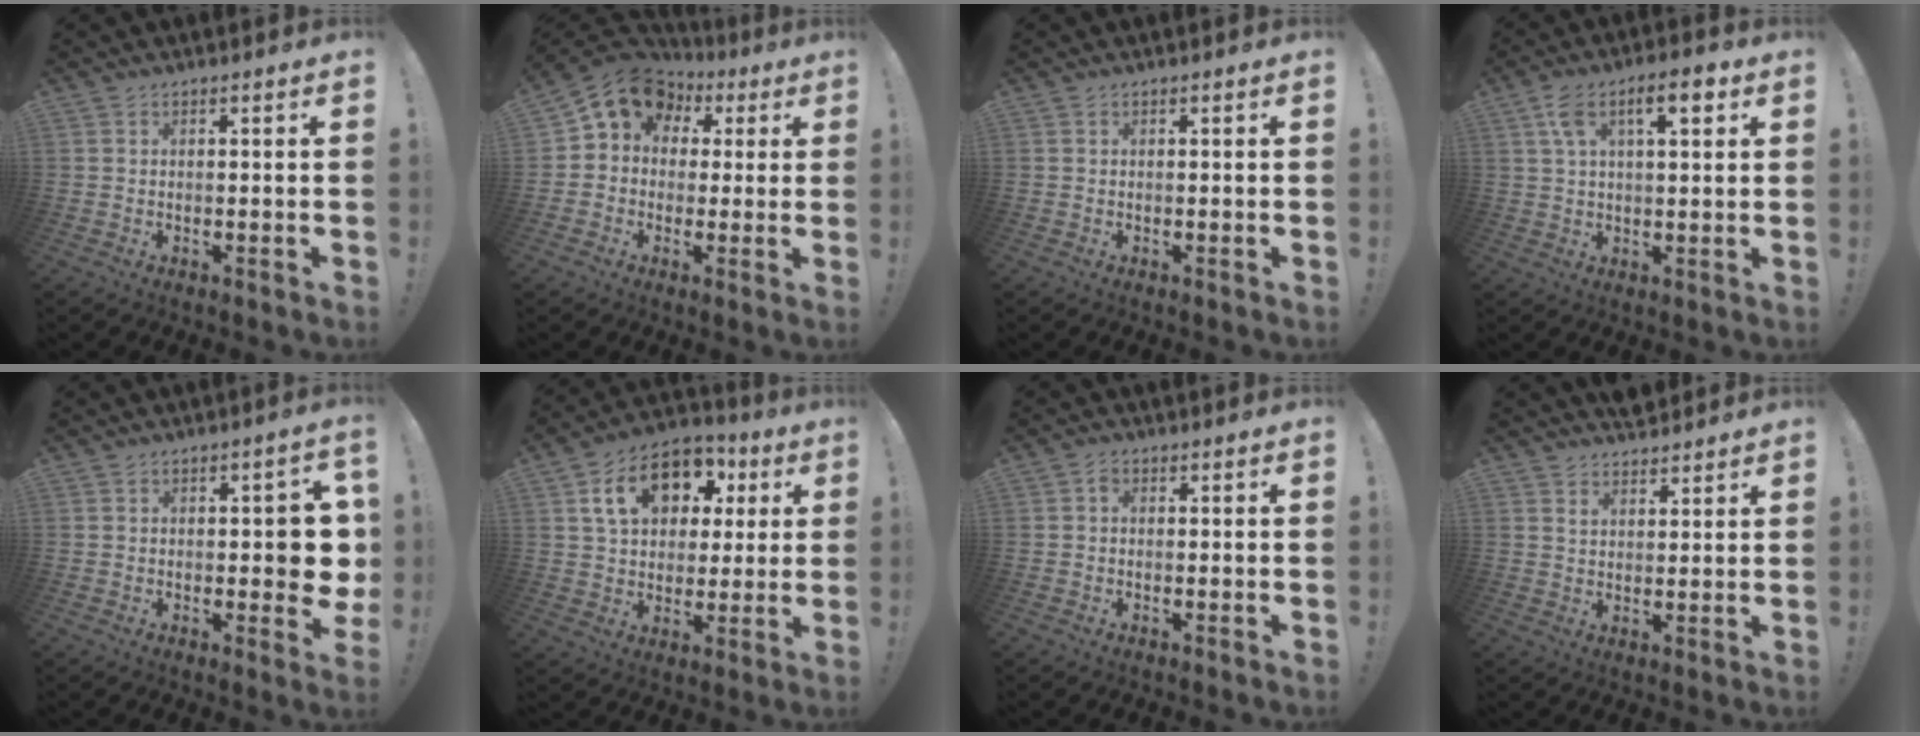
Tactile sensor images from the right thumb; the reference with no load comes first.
{"total": 11.2, "force": [4.6, 8.9, 5.1], "torque": [-0.069, -0.022, 0.088]}
{"total": 0.0}
{"total": 9.2, "force": [3.9, 3.7, 7.6], "torque": [-0.110, -0.004, 0.062]}
{"total": 6.3, "force": [-0.5, 3.2, 5.4], "torque": [-0.072, 0.007, -0.005]}
{"total": 16.8, "force": [6.2, 11.9, 10.1], "torque": [-0.158, -0.009, 0.116]}
{"total": 1.1, "force": [-0.1, 0.9, 0.6], "torque": [-0.005, 0.001, -0.005]}
{"total": 4.0, "force": [3.7, 1.6, 0.4], "torque": [0.003, -0.026, 0.067]}